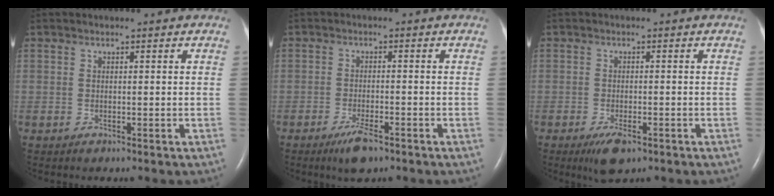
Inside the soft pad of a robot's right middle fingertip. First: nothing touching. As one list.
[{"total": 4.0, "force": [-2.7, 0.8, 2.8], "torque": [-0.059, -0.006, -0.046]}, {"total": 3.9, "force": [-2.3, 1.3, 2.9], "torque": [-0.057, -0.006, -0.033]}]